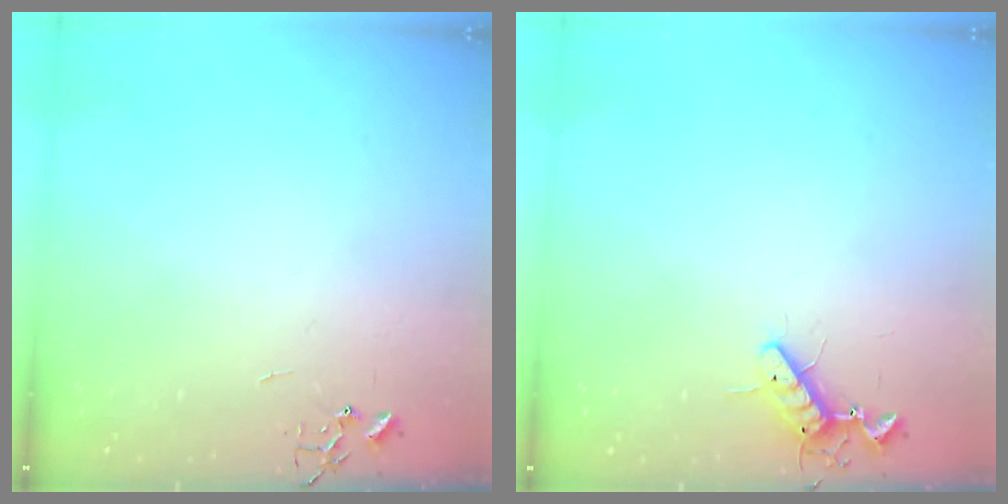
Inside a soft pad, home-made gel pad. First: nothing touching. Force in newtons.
{"total": 8.5, "press": 8.4, "slide": 1.5}